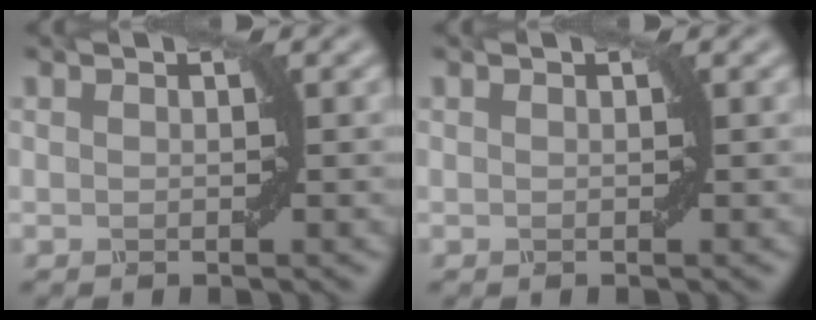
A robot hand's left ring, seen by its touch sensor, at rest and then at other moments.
{"total": 0.0}